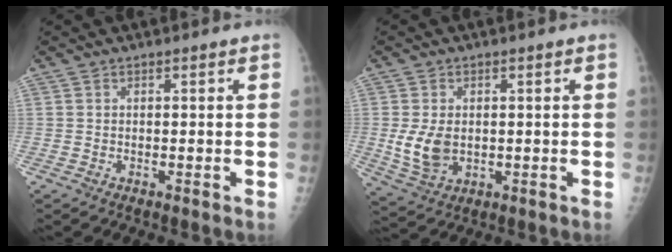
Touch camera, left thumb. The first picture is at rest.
{"total": 7.1, "force": [-0.1, 4.9, 5.2], "torque": [-0.091, -0.008, 0.010]}